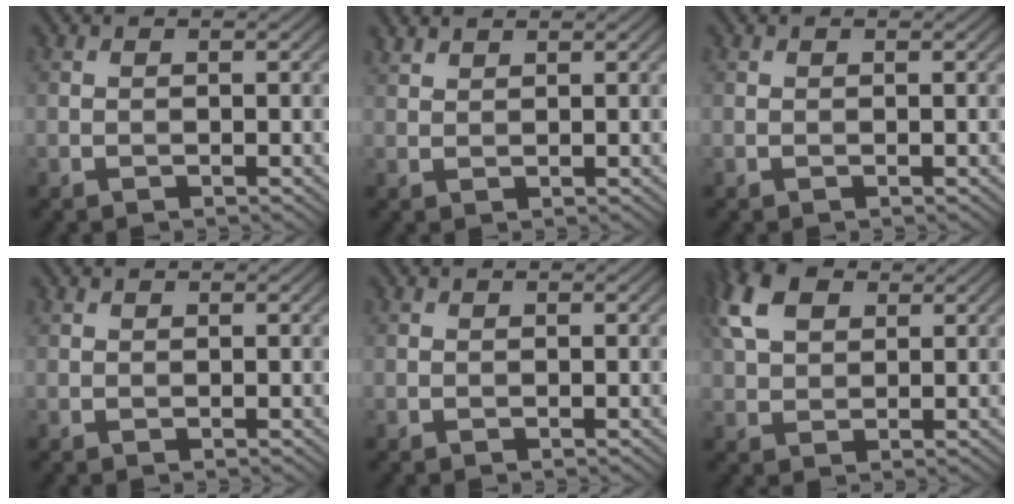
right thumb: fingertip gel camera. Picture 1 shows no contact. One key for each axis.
{"total": 1.5, "fx": 1.4, "fy": 0.3, "fz": 0.5, "tx": -0.016, "ty": 0.006, "tz": 0.035}
{"total": 0.0}
{"total": 0.6, "fx": 0.5, "fy": 0.3, "fz": 0.1, "tx": -0.001, "ty": 0.000, "tz": 0.012}
{"total": 0.0}
{"total": 8.0, "fx": 3.3, "fy": 4.9, "fz": 5.4, "tx": -0.143, "ty": 0.023, "tz": 0.064}